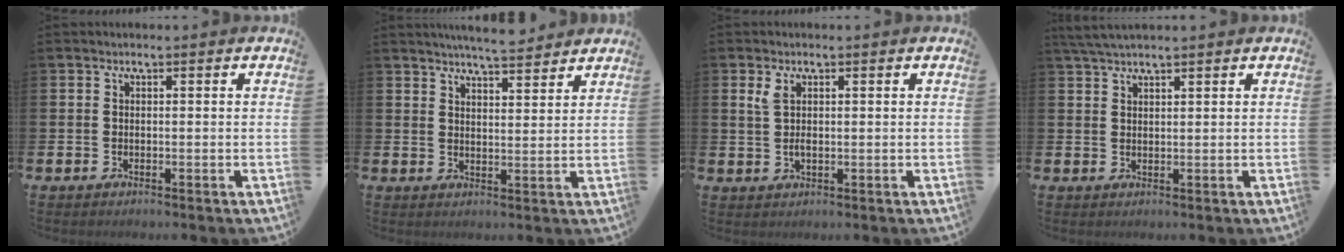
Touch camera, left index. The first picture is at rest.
{"total": 5.1, "force": [5.1, 0.0, 0.8], "torque": [-0.025, -0.023, 0.092]}
{"total": 2.1, "force": [1.0, 1.1, 1.5], "torque": [-0.029, 0.005, 0.016]}
{"total": 2.9, "force": [2.6, 0.5, 1.3], "torque": [-0.037, 0.002, 0.050]}